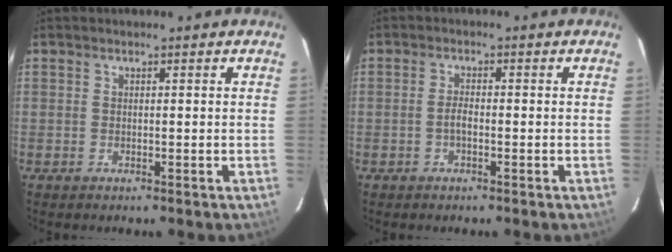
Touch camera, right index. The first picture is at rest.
{"total": 1.8, "force": [-0.7, 0.7, 1.6], "torque": [-0.033, 0.004, -0.014]}